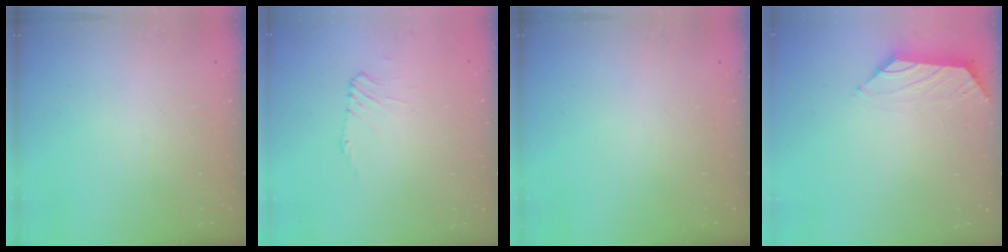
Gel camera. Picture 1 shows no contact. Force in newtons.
{"total": 1.1, "press": 1.0, "slide": 0.3}
{"total": 0.0}
{"total": 0.0}